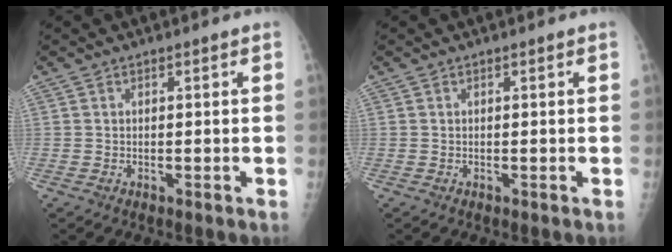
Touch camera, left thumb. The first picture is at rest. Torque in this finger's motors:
{"motor_torque": [0.00, 0.00, -0.01, 0.00, 0.00]}